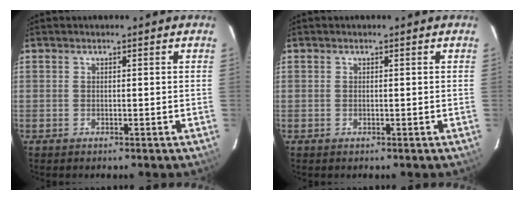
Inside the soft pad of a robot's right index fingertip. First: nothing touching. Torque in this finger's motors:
{"motor_torque": [0.06, 0.03, -0.02, -0.01]}